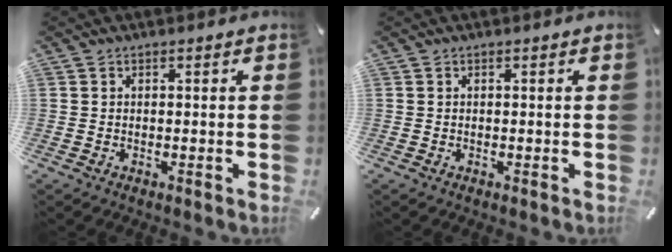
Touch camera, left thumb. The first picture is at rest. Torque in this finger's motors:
{"motor_torque": [0.02, 0.02, -0.02, -0.01, 0.00]}